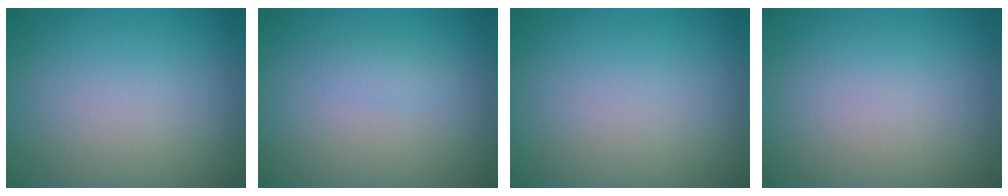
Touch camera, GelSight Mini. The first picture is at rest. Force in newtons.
{"total": 0.9, "press": 0.9, "slide": 0.1}
{"total": 0.0}
{"total": 0.0}